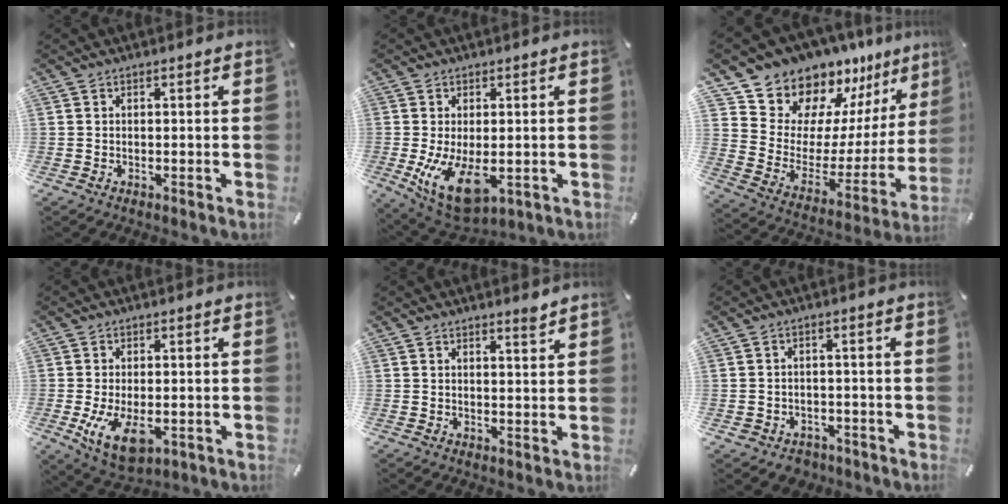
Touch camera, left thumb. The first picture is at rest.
{"total": 10.8, "force": [-1.5, 5.9, 9.0], "torque": [-0.164, -0.021, -0.020]}
{"total": 14.6, "force": [13.4, 5.8, -0.7], "torque": [-0.006, -0.156, 0.244]}
{"total": 8.6, "force": [-1.7, 5.0, 6.8], "torque": [-0.132, -0.011, -0.027]}
{"total": 2.2, "force": [2.1, 0.2, 0.5], "torque": [0.003, -0.018, 0.035]}
{"total": 3.4, "force": [-2.1, 2.6, 0.5], "torque": [-0.008, 0.011, -0.041]}